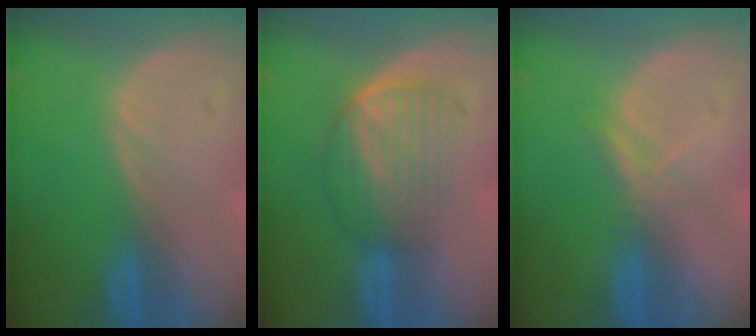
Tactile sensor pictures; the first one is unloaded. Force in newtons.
{"total": 7.1, "press": 6.0, "slide": 3.8}
{"total": 2.1, "press": 1.9, "slide": 0.9}